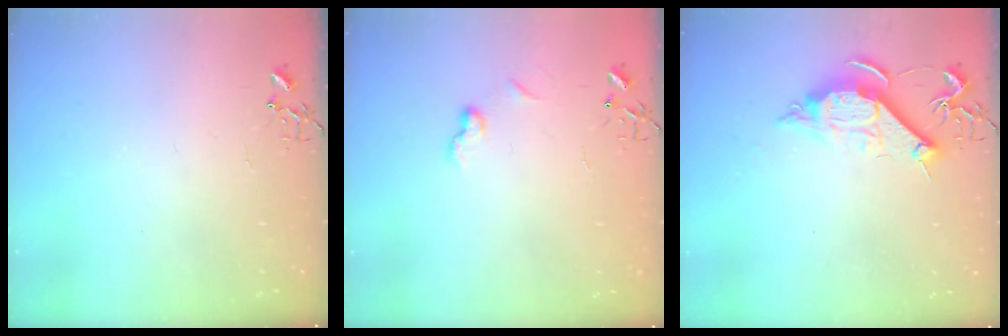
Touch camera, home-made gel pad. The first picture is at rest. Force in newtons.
{"total": 6.8, "press": 6.7, "slide": 0.6}
{"total": 10.2, "press": 10.2, "slide": 0.6}